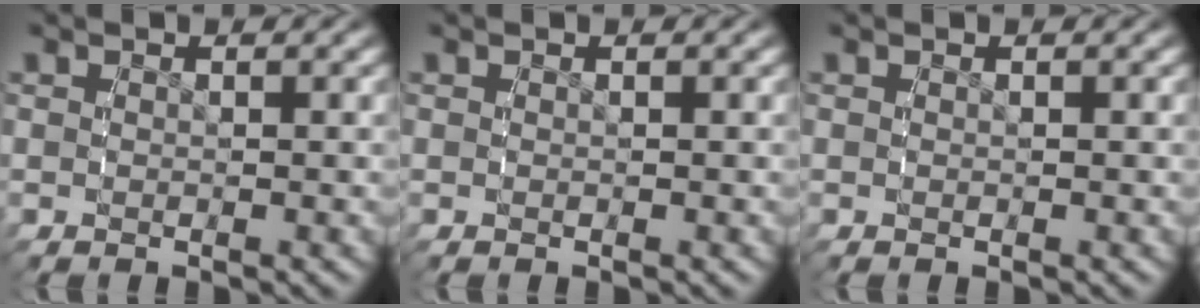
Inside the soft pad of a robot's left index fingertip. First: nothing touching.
{"total": 0.0}
{"total": 0.0}